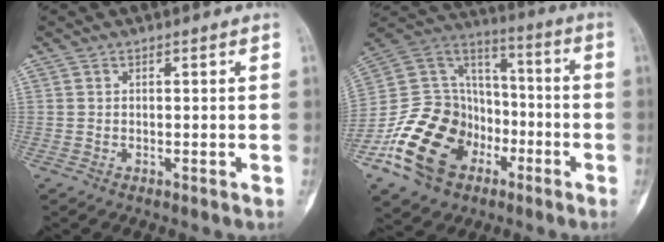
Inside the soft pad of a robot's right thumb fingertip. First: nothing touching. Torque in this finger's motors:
{"motor_torque": [1.36, 1.86, 1.21, -1.56, 0.18]}